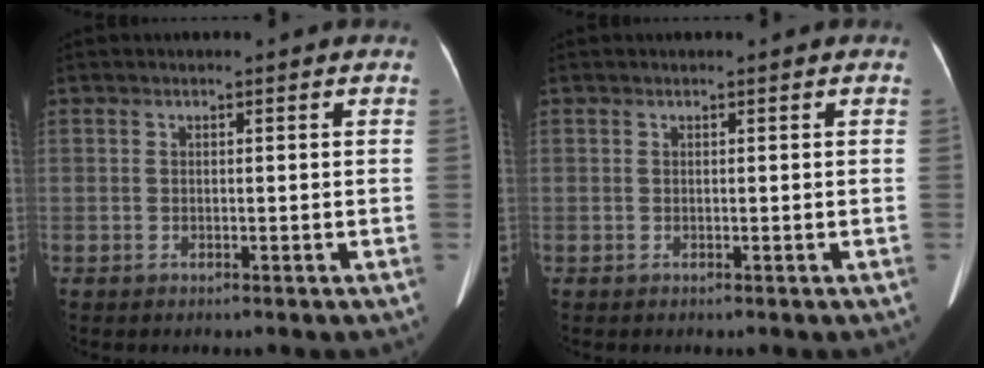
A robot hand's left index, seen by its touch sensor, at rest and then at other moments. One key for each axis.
{"total": 0.0}